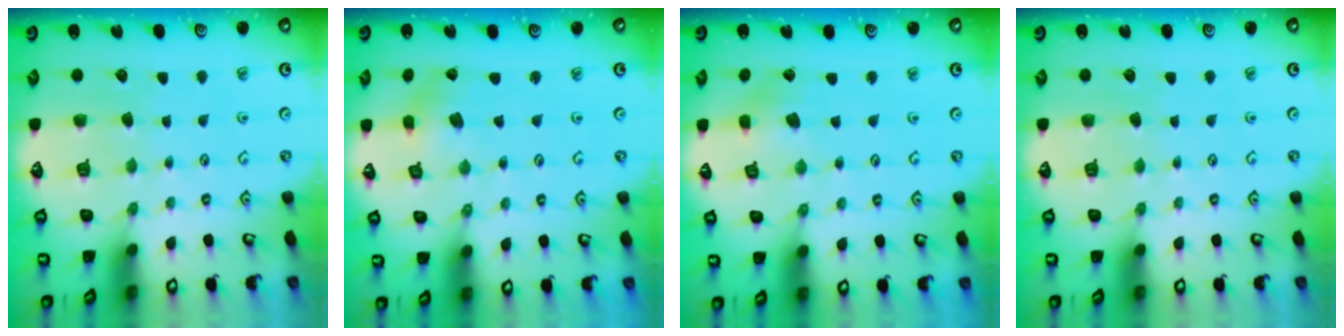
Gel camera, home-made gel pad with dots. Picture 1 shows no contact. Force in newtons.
{"total": 1.2, "press": 1.2, "slide": 0.2}
{"total": 3.1, "press": 3.1, "slide": 0.3}
{"total": 0.0}